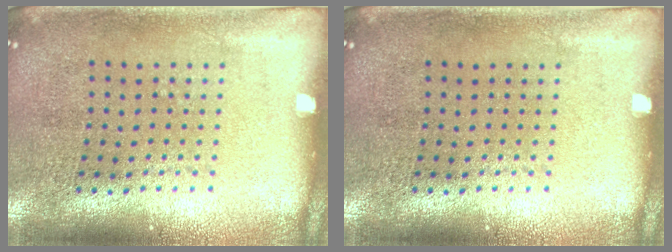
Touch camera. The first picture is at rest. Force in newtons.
{"total": 0.0}